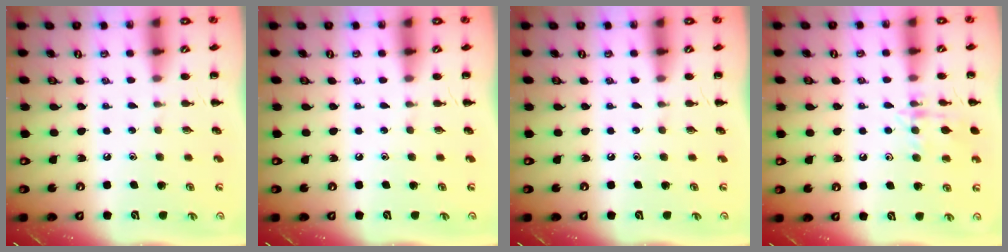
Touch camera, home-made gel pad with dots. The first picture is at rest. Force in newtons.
{"total": 0.0}
{"total": 0.0}
{"total": 11.7, "press": 11.7, "slide": 0.8}